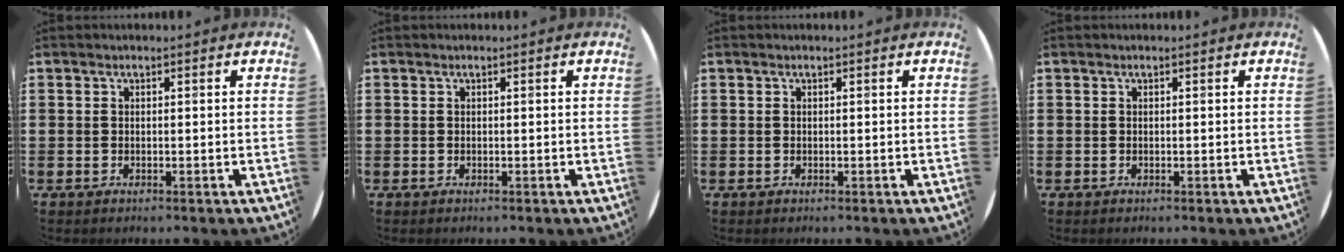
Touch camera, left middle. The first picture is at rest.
{"total": 0.0}
{"total": 0.0}
{"total": 0.0}